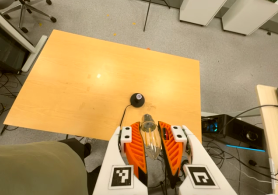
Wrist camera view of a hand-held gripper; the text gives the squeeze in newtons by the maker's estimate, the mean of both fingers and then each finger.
{"total": 21.8, "left": 22.9, "right": 20.6}